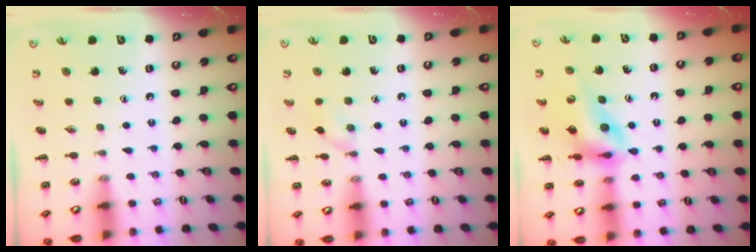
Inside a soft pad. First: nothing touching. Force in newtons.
{"total": 6.6, "press": 6.2, "slide": 2.2}
{"total": 12.2, "press": 11.6, "slide": 3.8}